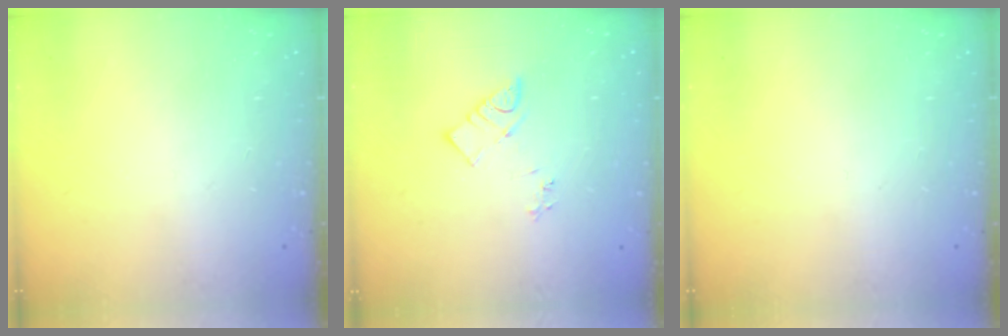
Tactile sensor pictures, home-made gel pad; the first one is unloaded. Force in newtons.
{"total": 6.0, "press": 6.0, "slide": 0.2}
{"total": 0.0}